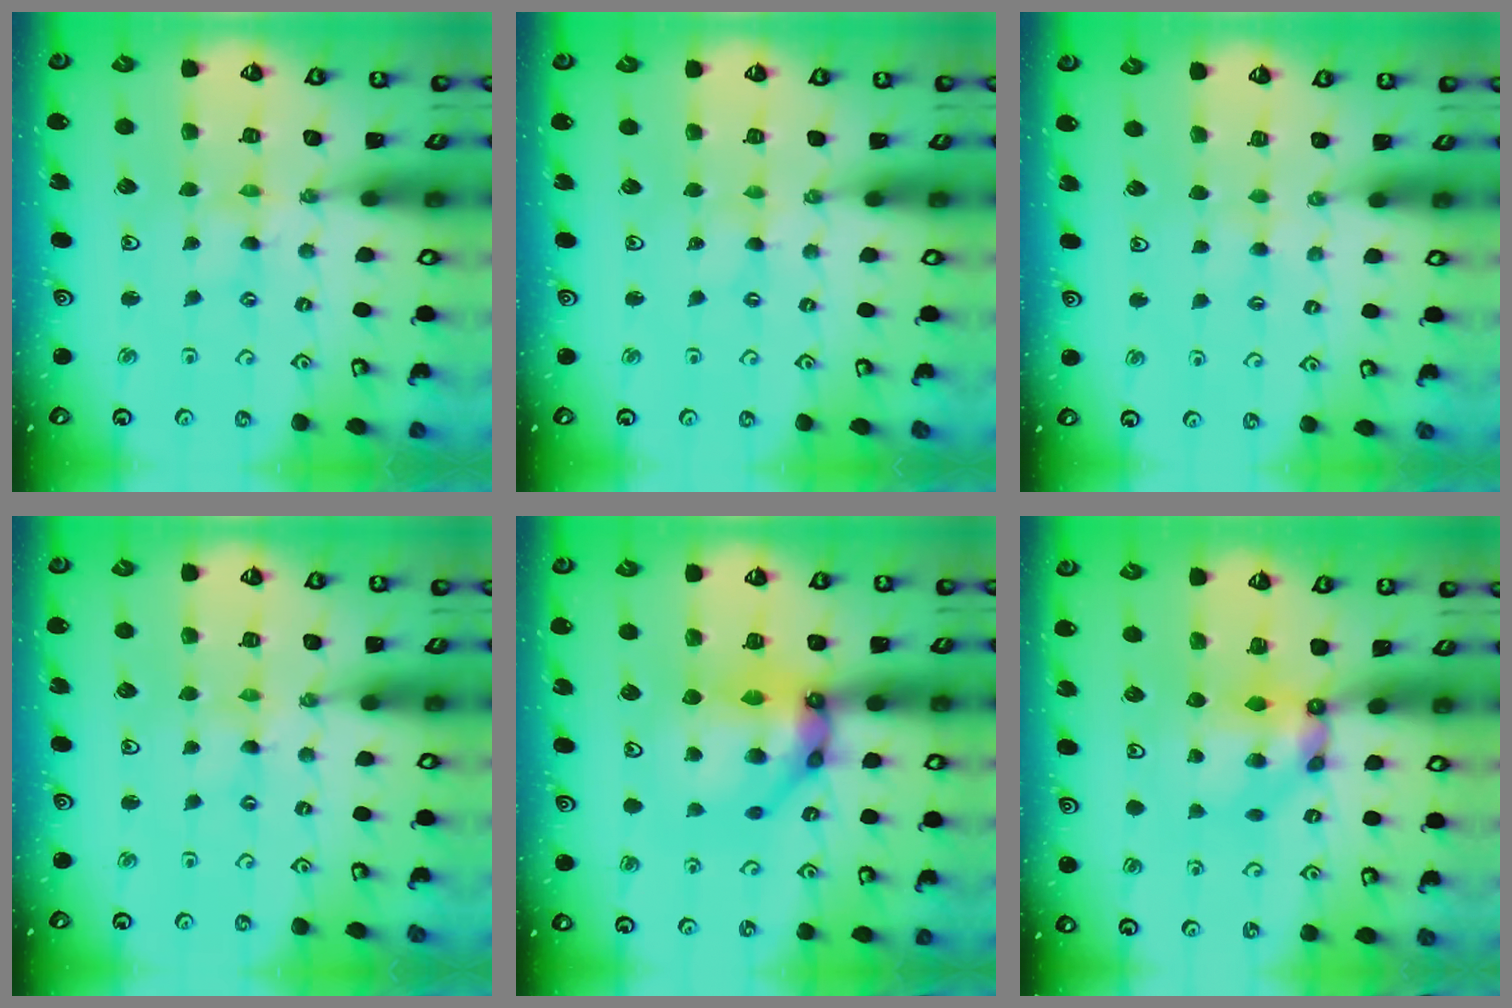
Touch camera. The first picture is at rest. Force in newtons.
{"total": 0.0}
{"total": 1.7, "press": 1.7, "slide": 0.3}
{"total": 0.0}
{"total": 14.2, "press": 14.1, "slide": 2.0}
{"total": 6.8, "press": 6.8, "slide": 0.4}